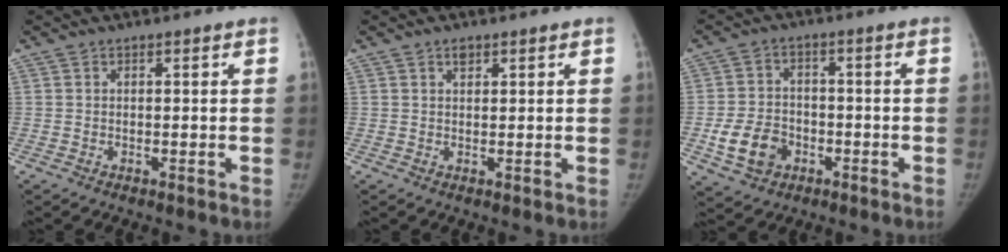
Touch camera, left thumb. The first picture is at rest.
{"total": 1.4, "force": [0.9, 0.7, 0.7], "torque": [-0.006, -0.004, 0.014]}
{"total": 8.4, "force": [-3.0, 6.6, 4.4], "torque": [-0.066, 0.016, -0.048]}